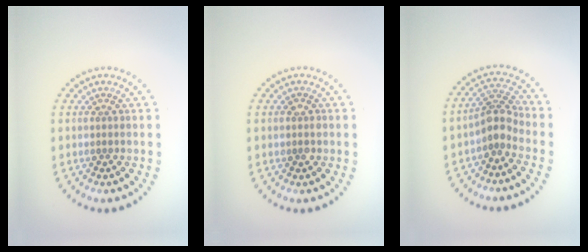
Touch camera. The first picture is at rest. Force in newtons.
{"total": 1.2, "press": 1.1, "slide": 0.3}
{"total": 2.7, "press": 2.1, "slide": 1.7}